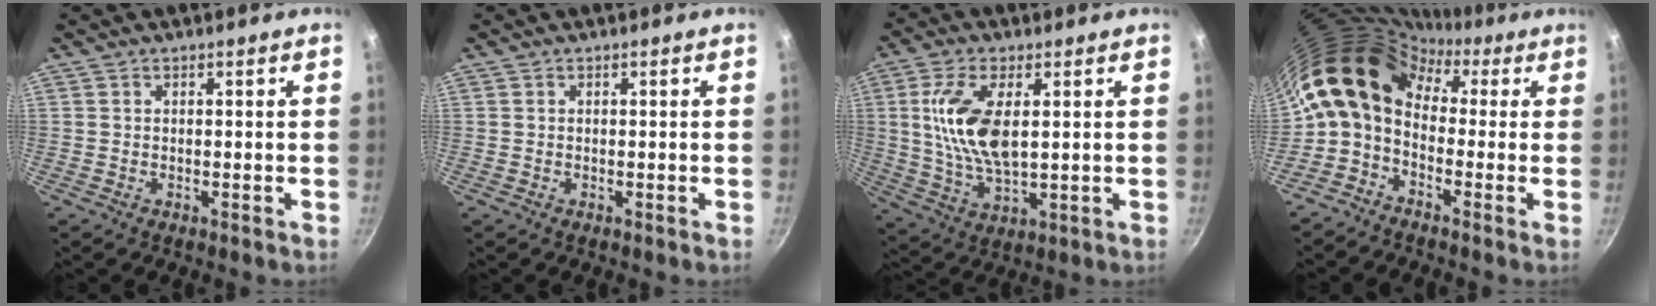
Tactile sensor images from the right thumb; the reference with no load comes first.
{"total": 0.0}
{"total": 12.8, "force": [2.4, 6.1, 11.0], "torque": [-0.212, -0.009, 0.051]}
{"total": 14.7, "force": [1.3, 10.6, 10.1], "torque": [-0.185, 0.040, -0.004]}